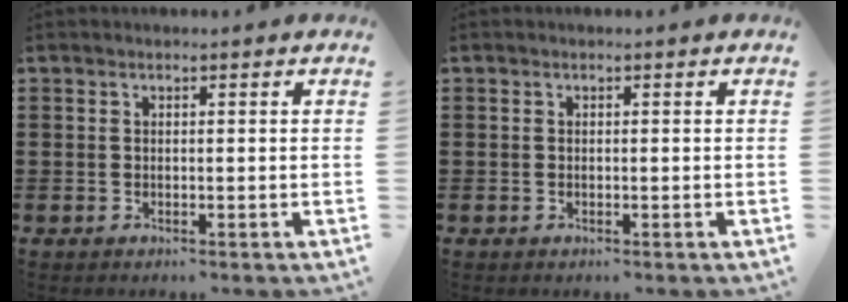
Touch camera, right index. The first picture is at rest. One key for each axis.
{"total": 0.0}